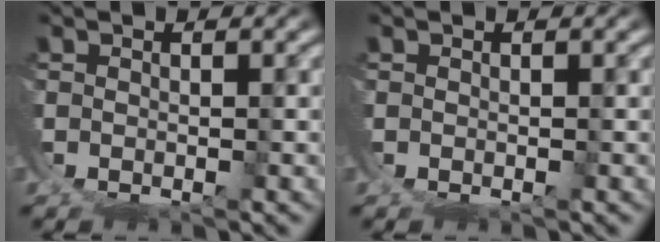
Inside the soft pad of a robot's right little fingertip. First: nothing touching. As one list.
[{"total": 0.0}]